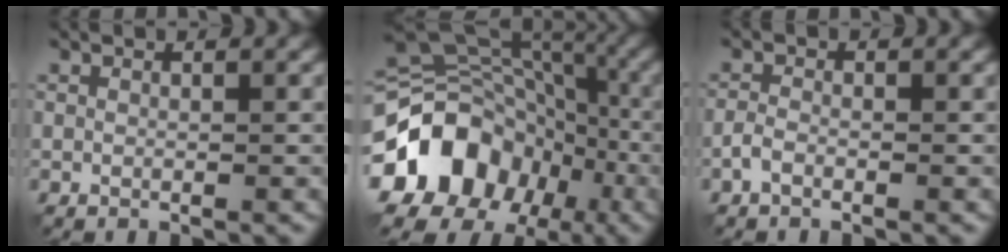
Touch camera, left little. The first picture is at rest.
{"total": 18.1, "force": [-7.3, 14.8, 7.6], "torque": [-0.158, -0.016, -0.145]}
{"total": 1.2, "force": [-0.8, 0.6, 0.7], "torque": [-0.015, 0.003, -0.021]}